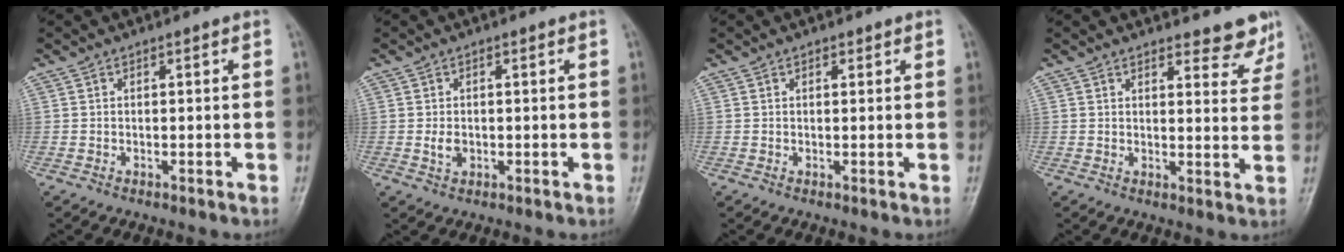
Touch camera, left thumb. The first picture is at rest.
{"total": 2.2, "force": [-0.2, 1.6, 1.5], "torque": [-0.024, -0.001, -0.002]}
{"total": 1.0, "force": [0.6, 0.6, 0.5], "torque": [-0.002, -0.003, 0.007]}
{"total": 6.0, "force": [5.4, 2.2, 1.7], "torque": [0.010, -0.037, 0.055]}